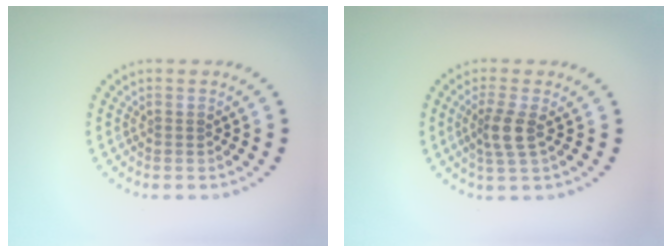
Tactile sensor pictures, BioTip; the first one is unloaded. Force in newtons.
{"total": 2.5, "press": 2.0, "slide": 1.6}